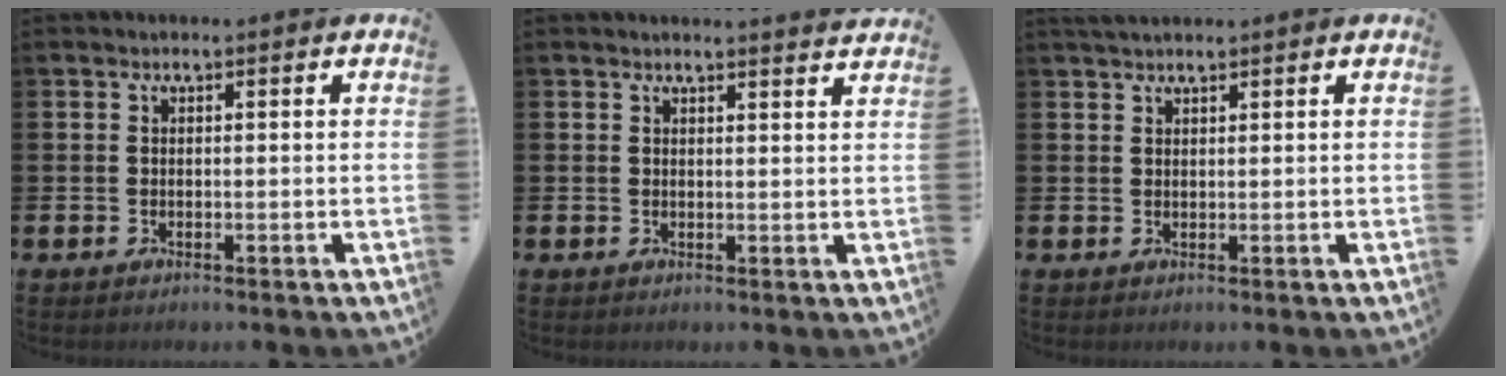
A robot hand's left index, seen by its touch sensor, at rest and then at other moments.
{"total": 2.0, "force": [2.0, -0.2, -0.1], "torque": [0.010, -0.016, 0.034]}
{"total": 1.8, "force": [1.7, 0.3, 0.5], "torque": [-0.010, 0.004, 0.031]}